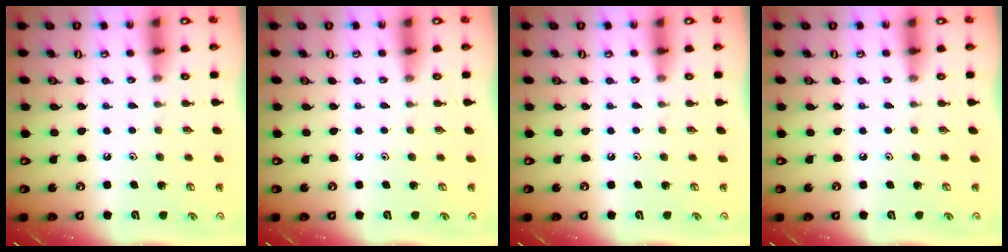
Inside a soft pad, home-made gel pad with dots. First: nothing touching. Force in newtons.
{"total": 0.0}
{"total": 0.0}
{"total": 0.0}